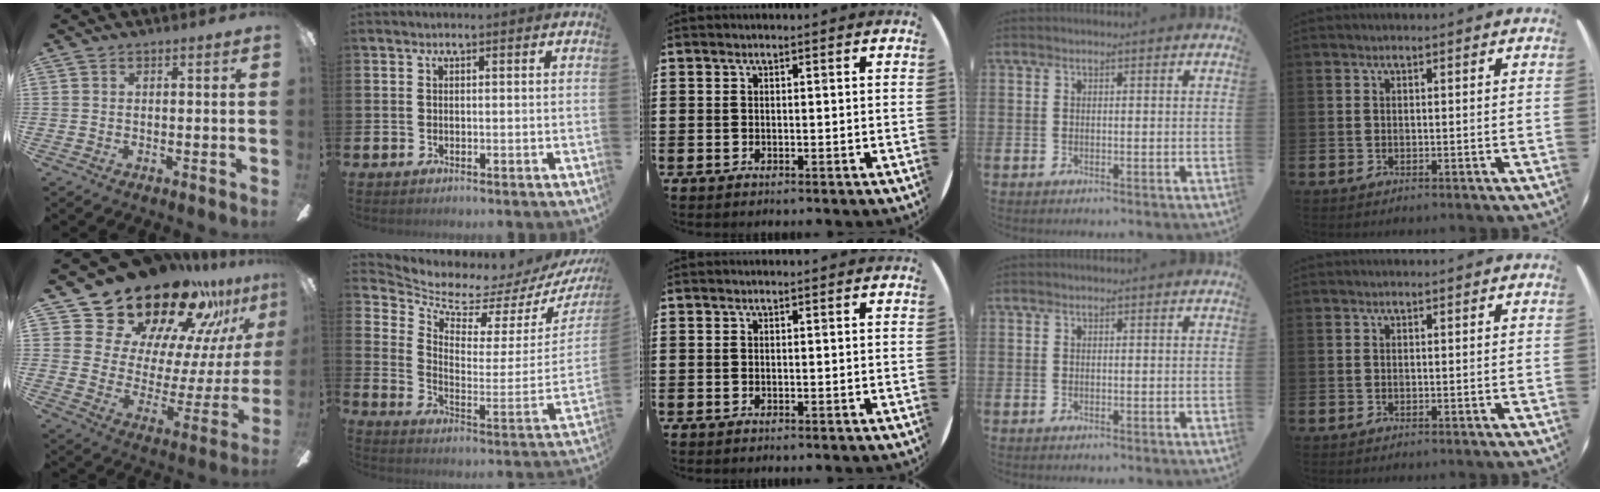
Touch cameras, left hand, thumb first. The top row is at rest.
{"thumb": {"total": 27.2, "force": [22.6, 12.1, 9.1], "torque": [-0.152, -0.168, 0.420]}, "index": {"total": 5.8, "force": [5.6, 1.6, 0.7], "torque": [-0.038, -0.073, 0.087]}}